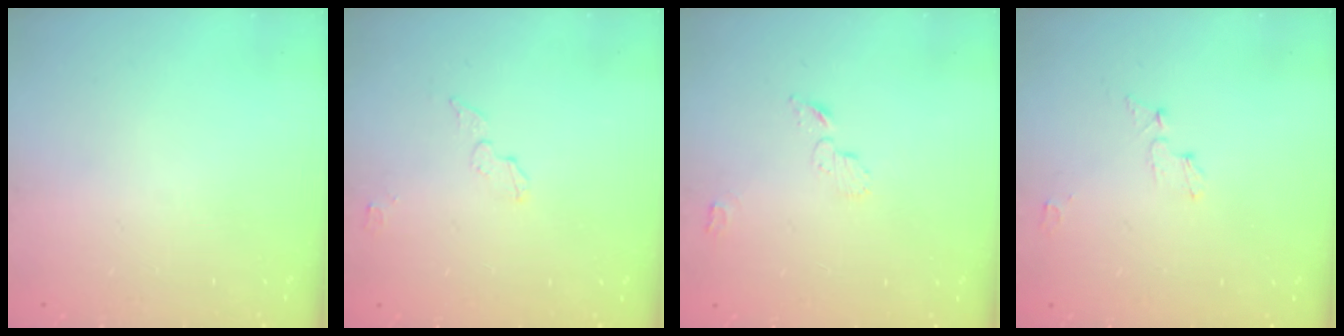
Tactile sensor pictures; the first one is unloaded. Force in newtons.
{"total": 4.5, "press": 4.5, "slide": 0.3}
{"total": 4.9, "press": 4.8, "slide": 0.6}
{"total": 4.6, "press": 4.5, "slide": 0.5}